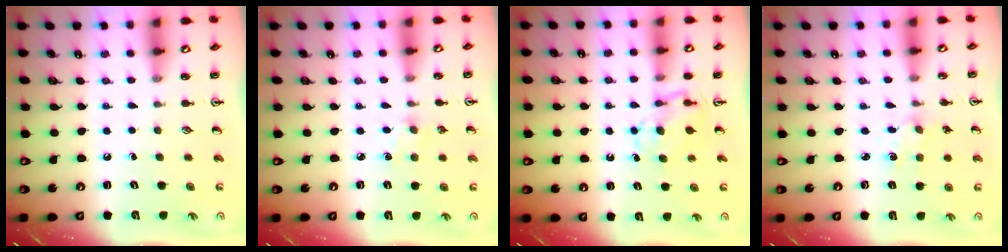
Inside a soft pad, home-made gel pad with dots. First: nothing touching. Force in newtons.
{"total": 2.9, "press": 2.9, "slide": 0.4}
{"total": 6.4, "press": 6.4, "slide": 0.7}
{"total": 2.7, "press": 2.7, "slide": 0.3}